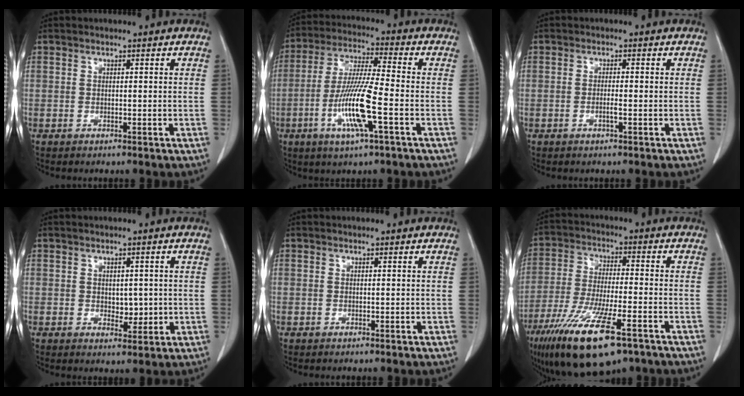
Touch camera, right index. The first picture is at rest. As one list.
[{"total": 12.1, "force": [-3.9, 0.4, 11.4], "torque": [-0.230, -0.012, -0.076]}, {"total": 1.4, "force": [-0.5, 0.0, 1.3], "torque": [-0.027, -0.001, -0.010]}, {"total": 3.1, "force": [0.0, 2.0, 2.4], "torque": [-0.030, -0.004, 0.008]}, {"total": 0.0}, {"total": 17.3, "force": [-10.8, 3.5, 13.0], "torque": [-0.247, -0.041, -0.183]}]